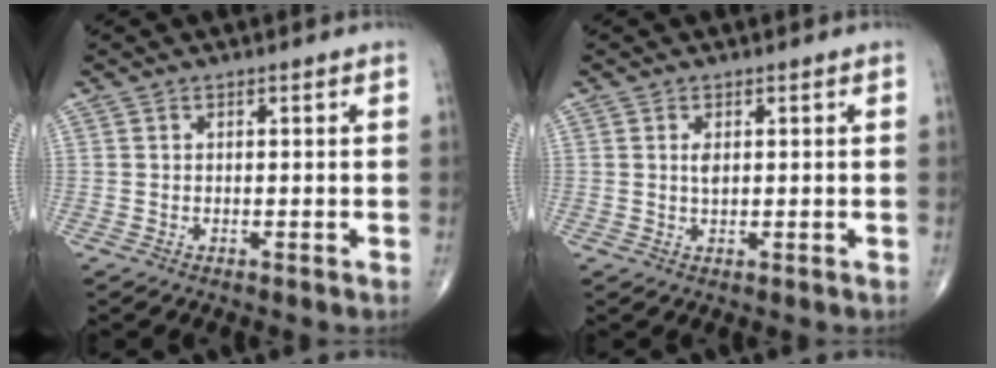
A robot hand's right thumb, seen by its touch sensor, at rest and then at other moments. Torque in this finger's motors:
{"motor_torque": [0.55, 0.34, 0.52, 0.20, -0.01]}